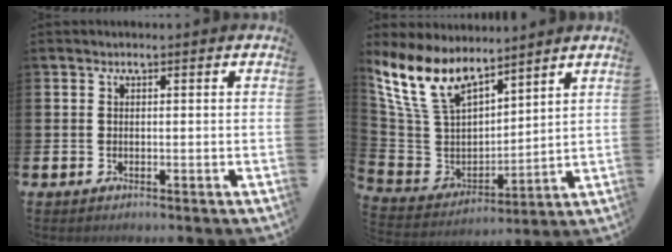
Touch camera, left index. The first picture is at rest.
{"total": 10.3, "force": [8.1, 4.9, 3.9], "torque": [-0.129, -0.043, 0.155]}